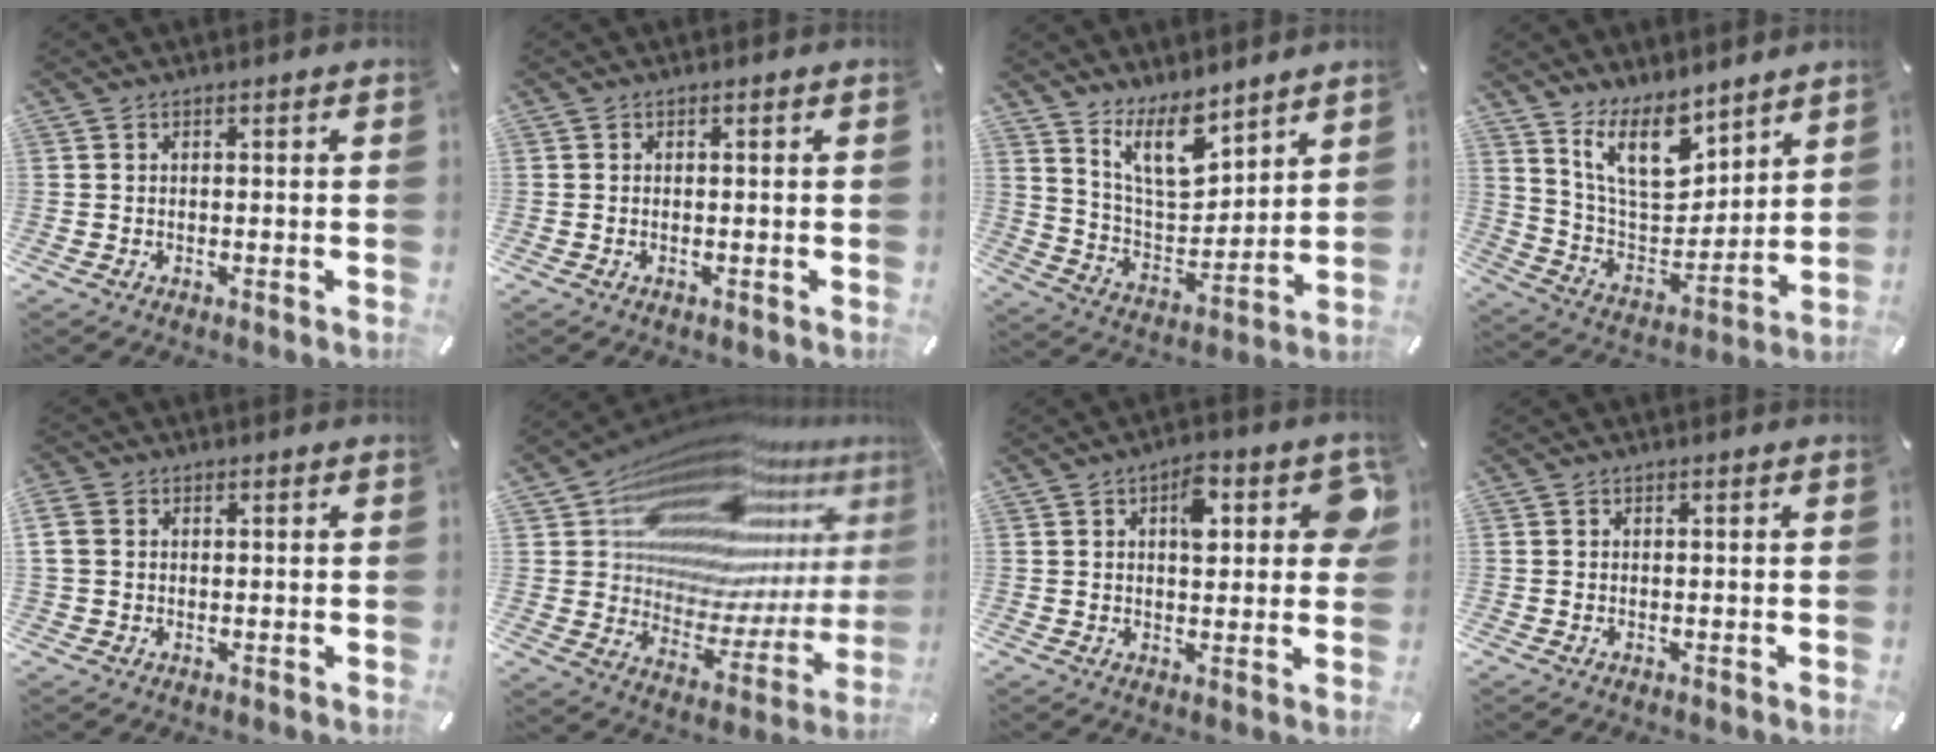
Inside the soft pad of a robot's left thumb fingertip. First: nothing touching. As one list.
[{"total": 0.0}, {"total": 13.4, "force": [9.8, 5.9, 7.0], "torque": [-0.125, -0.060, 0.180]}, {"total": 15.2, "force": [10.7, 7.3, 8.1], "torque": [-0.158, -0.068, 0.196]}, {"total": 3.4, "force": [1.0, 2.9, 1.5], "torque": [-0.038, 0.004, 0.017]}, {"total": 18.5, "force": [14.7, 8.5, 7.2], "torque": [-0.117, -0.138, 0.252]}, {"total": 9.7, "force": [3.2, 4.7, 7.9], "torque": [-0.091, -0.012, 0.046]}, {"total": 0.0}]